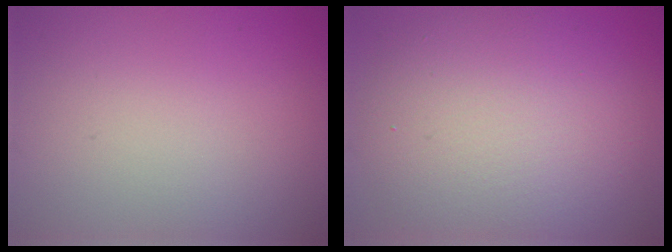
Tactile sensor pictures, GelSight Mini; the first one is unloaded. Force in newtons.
{"total": 8.8, "press": 8.8, "slide": 0.7}